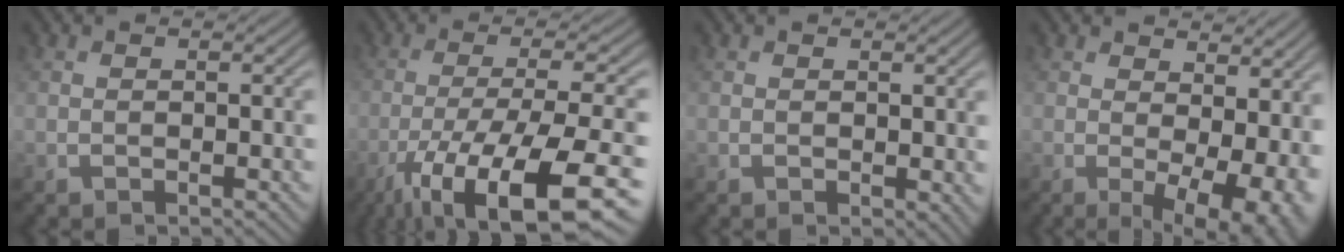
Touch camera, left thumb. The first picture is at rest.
{"total": 14.8, "force": [-8.2, 3.9, 11.7], "torque": [-0.208, -0.016, -0.129]}
{"total": 1.1, "force": [0.2, 0.7, 0.9], "torque": [-0.011, -0.003, 0.007]}
{"total": 10.4, "force": [0.8, 4.9, 9.2], "torque": [-0.112, -0.011, 0.032]}